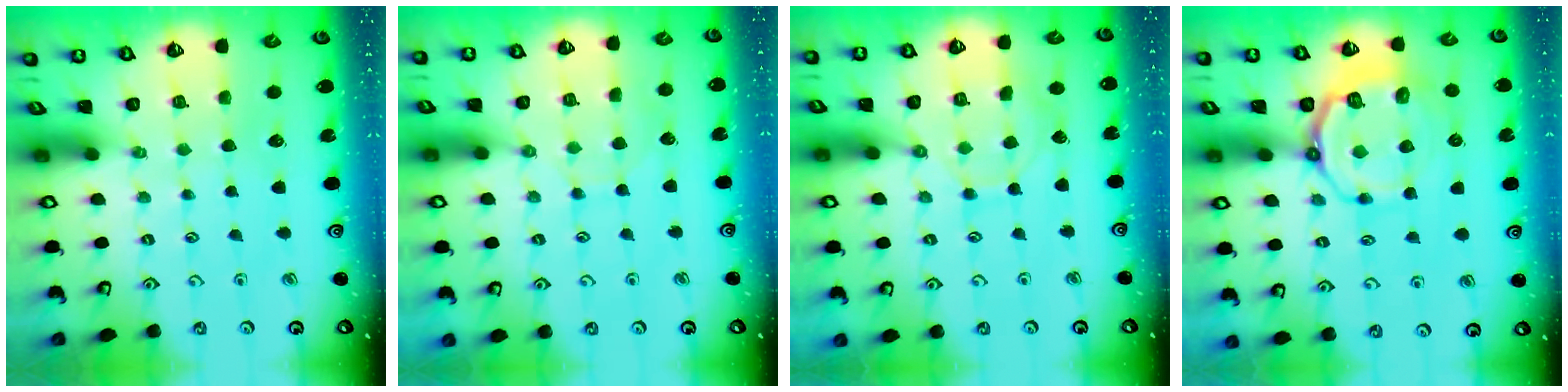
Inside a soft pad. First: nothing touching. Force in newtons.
{"total": 2.8, "press": 2.8, "slide": 0.4}
{"total": 8.2, "press": 8.1, "slide": 1.0}
{"total": 10.2, "press": 9.7, "slide": 3.1}